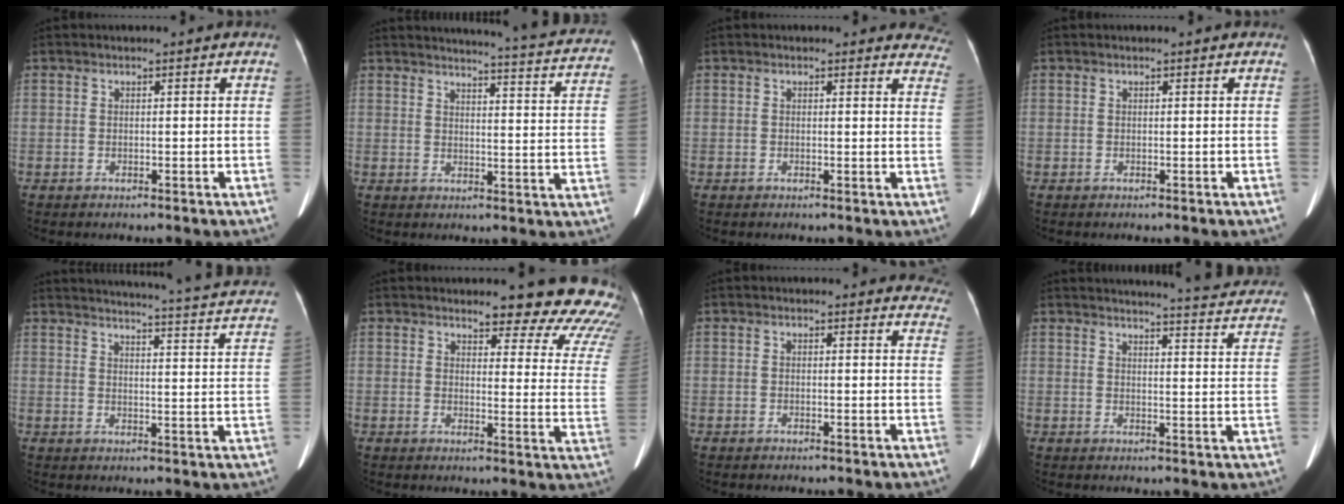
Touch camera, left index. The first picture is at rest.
{"total": 21.5, "force": [20.2, 1.3, 7.1], "torque": [-0.087, -0.075, 0.214]}
{"total": 6.1, "force": [5.7, 2.2, 0.2], "torque": [0.040, -0.019, 0.017]}
{"total": 0.0}
{"total": 25.9, "force": [24.4, 1.6, 8.5], "torque": [-0.119, -0.068, 0.275]}
{"total": 16.8, "force": [15.9, 3.7, 4.3], "torque": [-0.012, -0.103, 0.145]}
{"total": 5.9, "force": [5.5, 2.1, 0.3], "torque": [0.035, -0.018, 0.019]}
{"total": 17.9, "force": [17.2, 1.2, 4.6], "torque": [-0.051, -0.068, 0.182]}